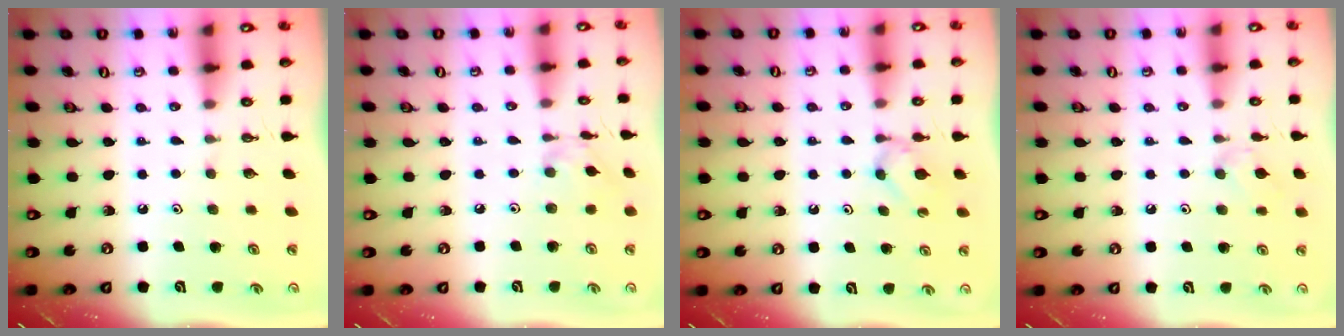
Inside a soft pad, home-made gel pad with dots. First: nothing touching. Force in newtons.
{"total": 2.0, "press": 2.0, "slide": 0.2}
{"total": 3.0, "press": 2.9, "slide": 0.7}
{"total": 5.0, "press": 5.0, "slide": 0.8}